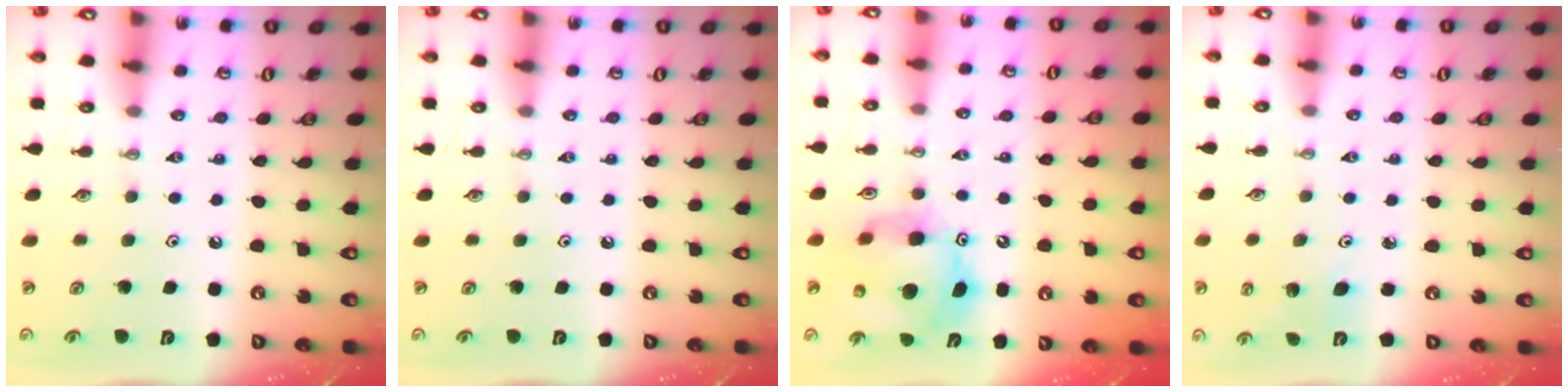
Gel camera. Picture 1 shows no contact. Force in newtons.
{"total": 0.0}
{"total": 13.2, "press": 13.2, "slide": 1.2}
{"total": 5.7, "press": 5.5, "slide": 1.2}